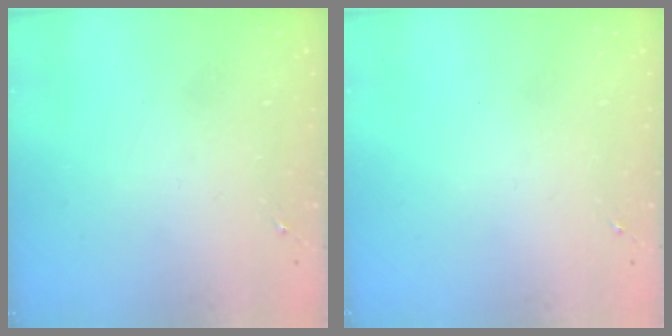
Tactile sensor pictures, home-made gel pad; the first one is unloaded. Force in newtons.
{"total": 0.0}